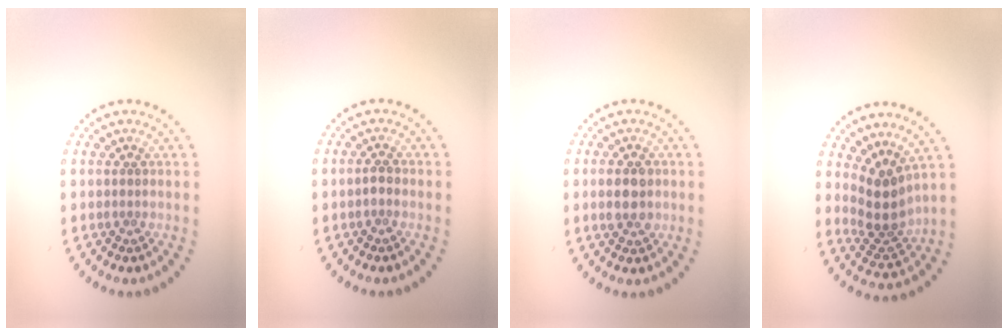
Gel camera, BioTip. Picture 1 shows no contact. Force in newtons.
{"total": 0.8, "press": 0.7, "slide": 0.2}
{"total": 2.9, "press": 2.9, "slide": 0.1}
{"total": 3.6, "press": 2.7, "slide": 2.5}